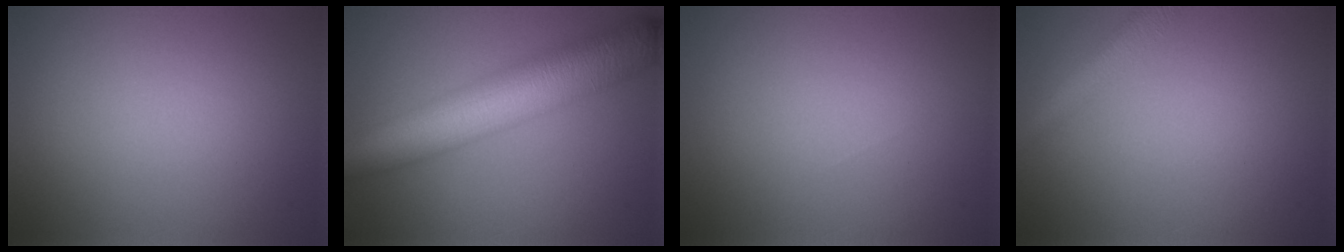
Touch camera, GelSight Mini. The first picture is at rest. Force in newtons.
{"total": 10.5, "press": 10.5, "slide": 0.3}
{"total": 0.0}
{"total": 2.6, "press": 2.6, "slide": 0.1}